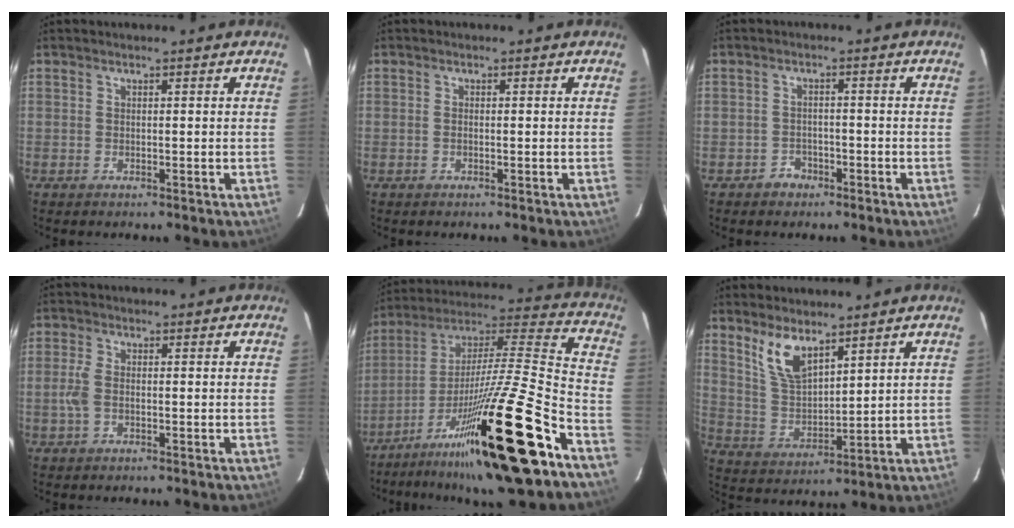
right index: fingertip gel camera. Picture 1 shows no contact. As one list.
[{"total": 0.6, "force": [-0.1, 0.2, 0.6], "torque": [-0.012, -0.001, -0.005]}, {"total": 3.1, "force": [-2.0, 2.4, 0.2], "torque": [-0.009, 0.012, -0.029]}, {"total": 3.4, "force": [-0.7, 1.7, 2.8], "torque": [-0.066, -0.002, -0.014]}, {"total": 30.2, "force": [-18.6, 2.3, 23.7], "torque": [-0.388, -0.038, -0.313]}, {"total": 8.4, "force": [5.7, 3.2, 5.3], "torque": [-0.103, -0.001, 0.124]}]